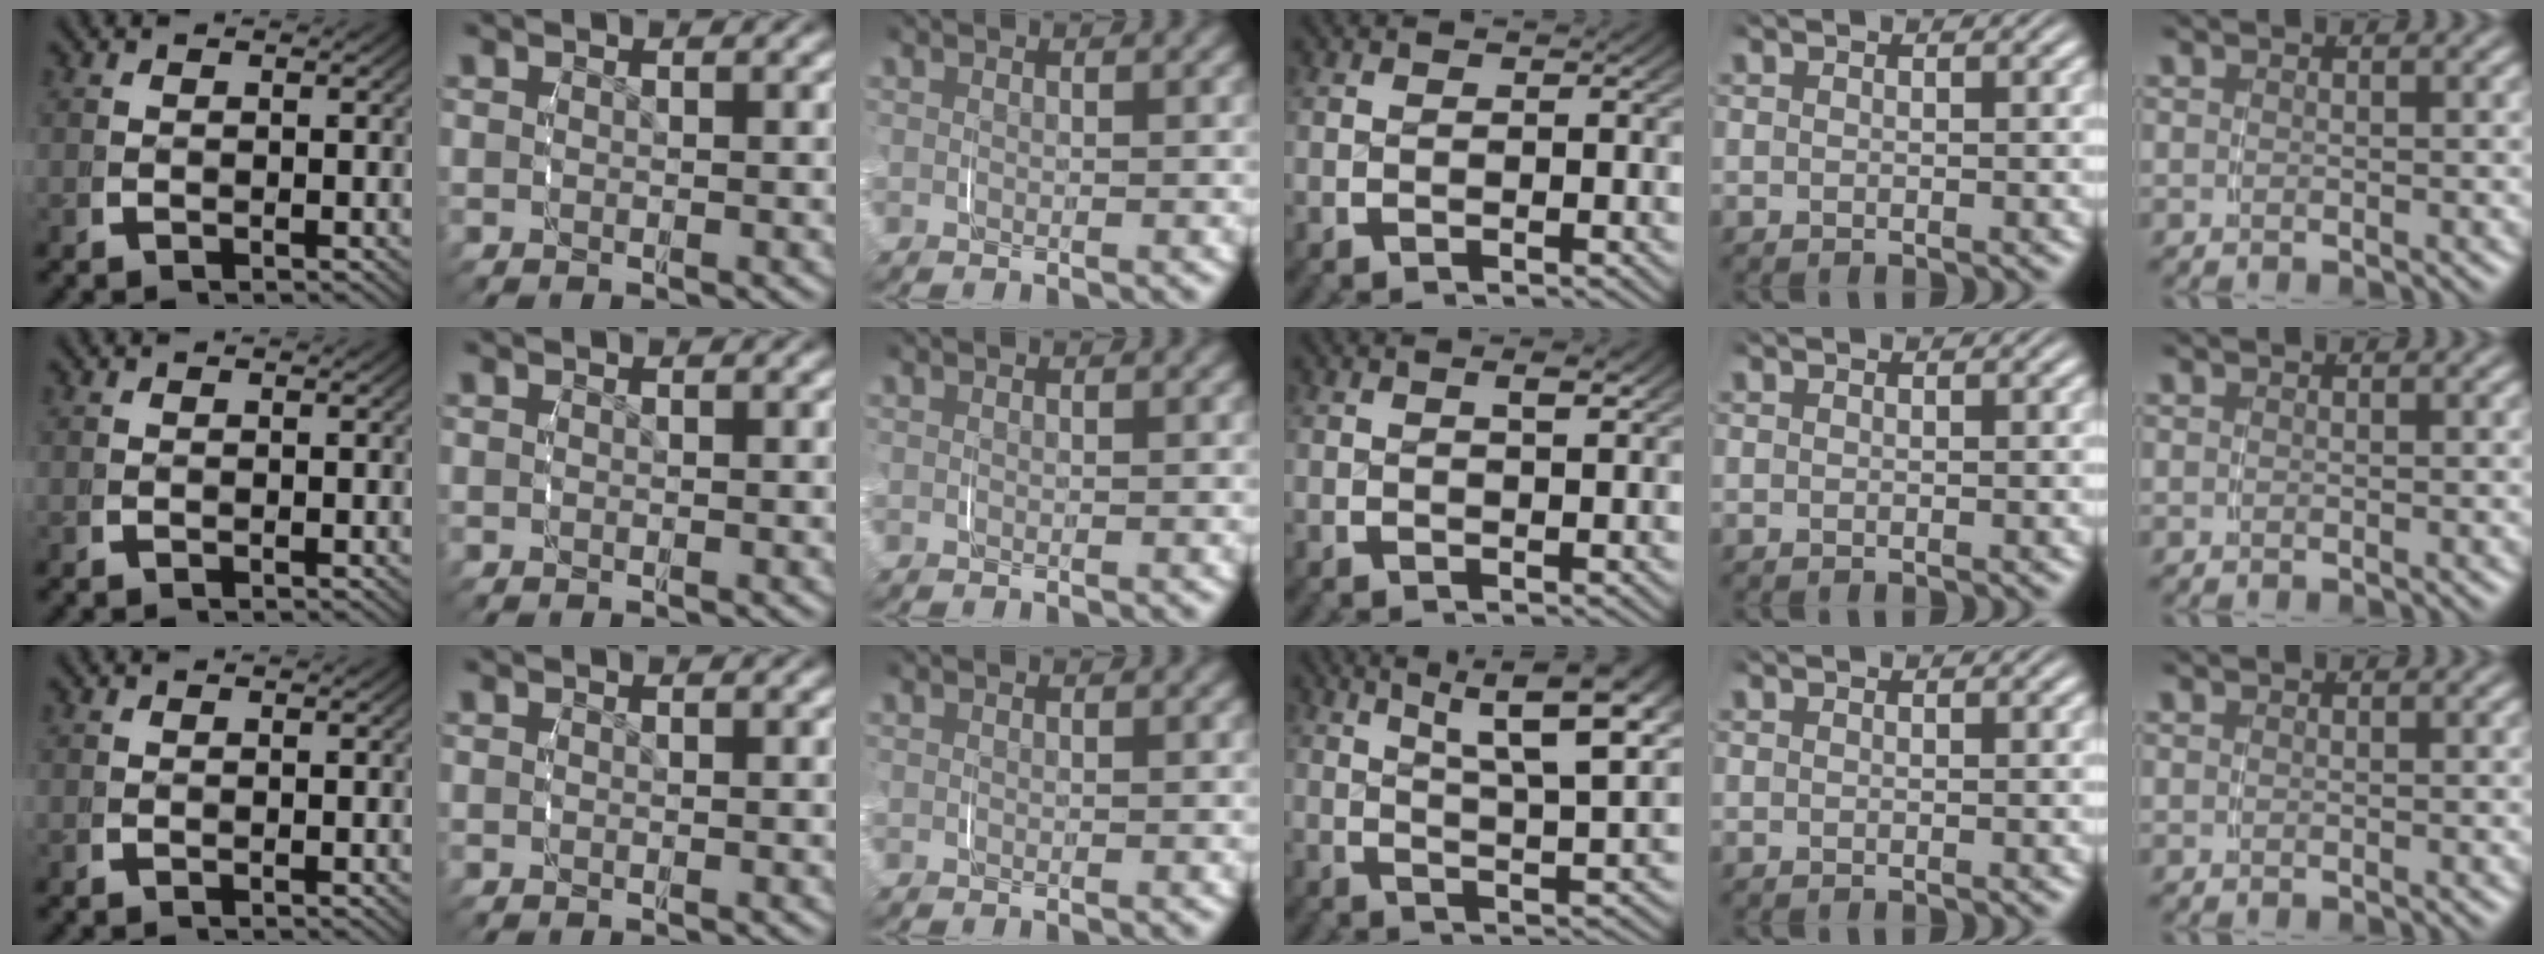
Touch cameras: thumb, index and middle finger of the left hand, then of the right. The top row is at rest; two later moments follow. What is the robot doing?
{"motion": "grasp_and_lifting", "object": "measuring cup"}